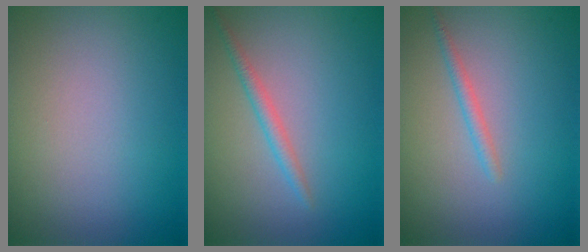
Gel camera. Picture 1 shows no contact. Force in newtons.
{"total": 1.4, "press": 1.4, "slide": 0.1}
{"total": 1.1, "press": 1.1, "slide": 0.0}